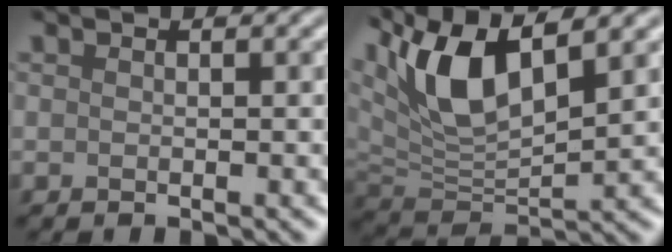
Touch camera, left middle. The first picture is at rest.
{"total": 8.9, "force": [4.4, 3.5, 6.9], "torque": [-0.150, 0.008, 0.079]}